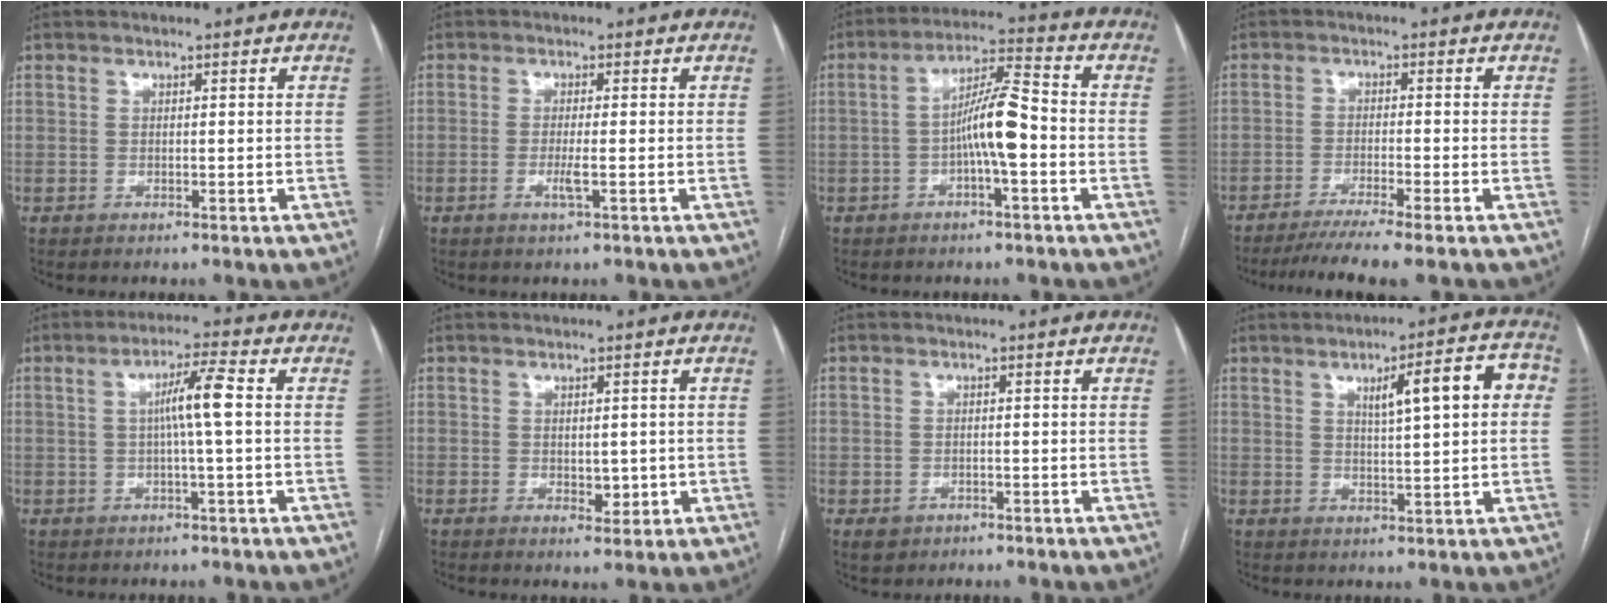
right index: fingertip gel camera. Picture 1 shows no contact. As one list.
[{"total": 2.3, "force": [-0.7, 0.0, 2.1], "torque": [-0.044, -0.005, -0.014]}, {"total": 8.1, "force": [-1.7, 0.9, 7.8], "torque": [-0.143, 0.021, -0.034]}, {"total": 7.7, "force": [-6.2, -1.1, 4.4], "torque": [-0.061, -0.020, -0.100]}, {"total": 5.6, "force": [0.4, -0.4, 5.5], "torque": [-0.098, 0.010, 0.008]}, {"total": 2.7, "force": [-0.1, 1.7, 2.0], "torque": [-0.024, -0.003, 0.006]}, {"total": 2.3, "force": [-1.1, 2.0, 0.4], "torque": [-0.002, 0.006, -0.011]}, {"total": 9.2, "force": [2.3, 1.4, 8.8], "torque": [-0.123, 0.022, 0.031]}]